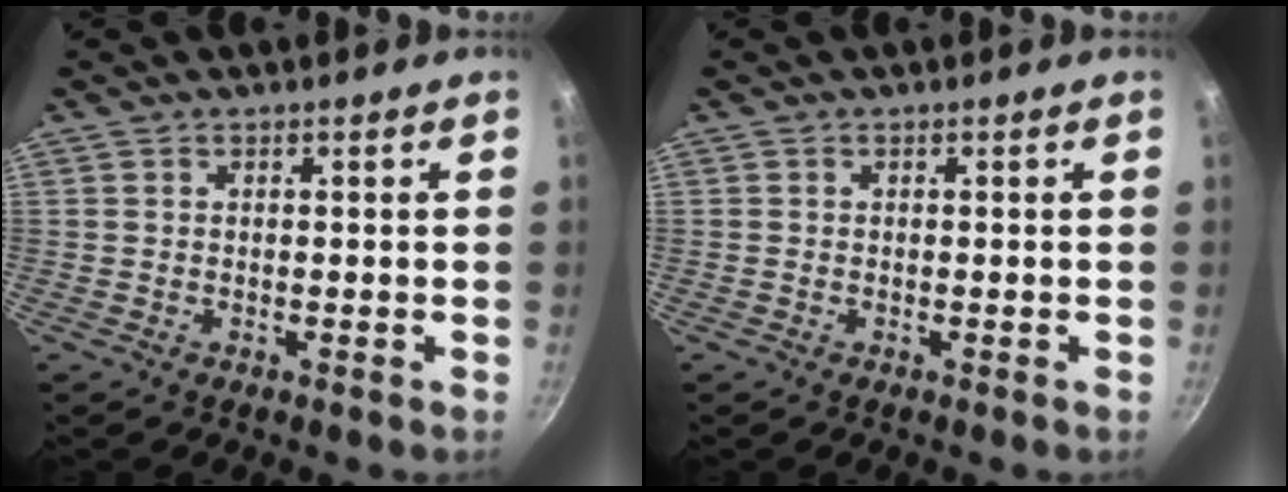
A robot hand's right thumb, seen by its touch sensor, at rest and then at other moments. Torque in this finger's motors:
{"motor_torque": [-0.22, -0.53, 0.33, -0.24, -0.02]}